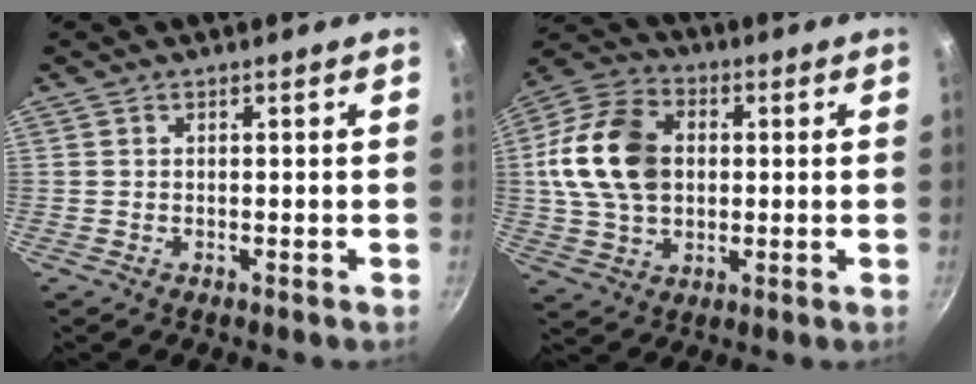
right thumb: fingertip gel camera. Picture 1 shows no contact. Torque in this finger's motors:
{"motor_torque": [2.50, 2.51, 1.09, -1.04, 0.25]}